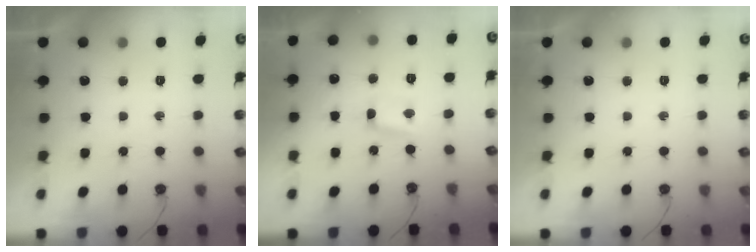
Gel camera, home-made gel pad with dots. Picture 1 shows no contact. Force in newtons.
{"total": 2.5, "press": 2.5, "slide": 0.3}
{"total": 0.0}